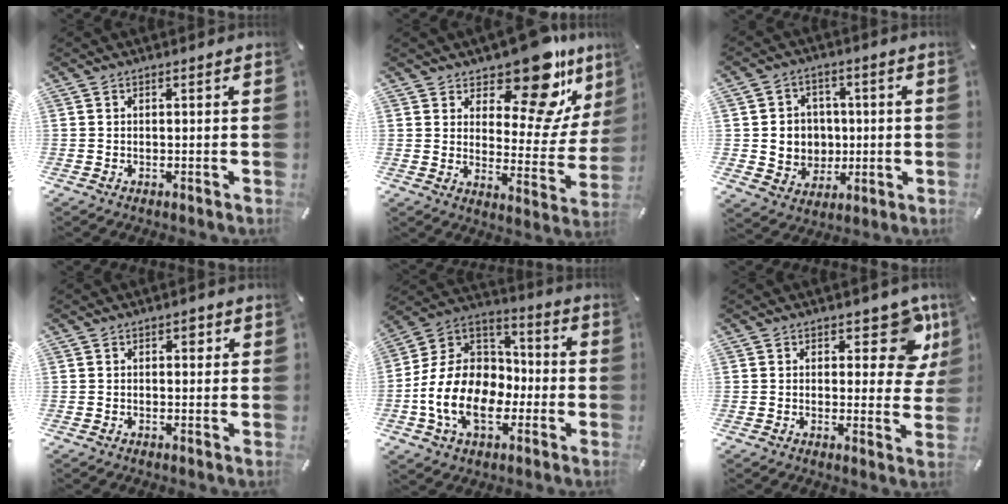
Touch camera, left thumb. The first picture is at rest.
{"total": 17.0, "force": [13.0, 6.6, 8.8], "torque": [-0.125, -0.111, 0.218]}
{"total": 8.4, "force": [0.6, 8.3, 1.2], "torque": [-0.017, -0.004, 0.019]}
{"total": 1.7, "force": [0.5, 1.2, 1.2], "torque": [-0.009, 0.001, 0.003]}
{"total": 16.7, "force": [-5.3, 12.4, 9.9], "torque": [-0.234, 0.021, -0.095]}
{"total": 10.1, "force": [5.9, 5.2, 6.4], "torque": [-0.050, -0.043, 0.096]}